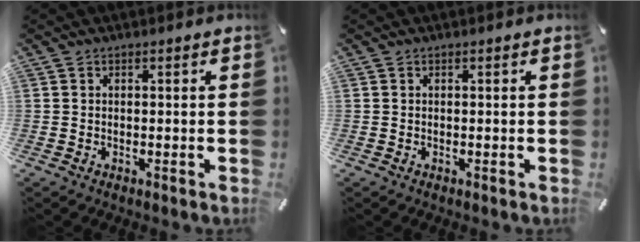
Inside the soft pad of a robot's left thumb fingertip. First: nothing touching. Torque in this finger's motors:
{"motor_torque": [-0.07, 0.07, -0.01, 0.07, 0.00]}